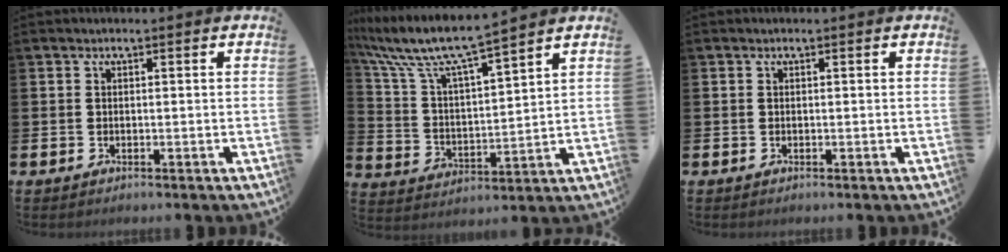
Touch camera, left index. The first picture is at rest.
{"total": 8.5, "force": [7.8, 0.6, 3.4], "torque": [-0.105, -0.050, 0.130]}
{"total": 0.0}